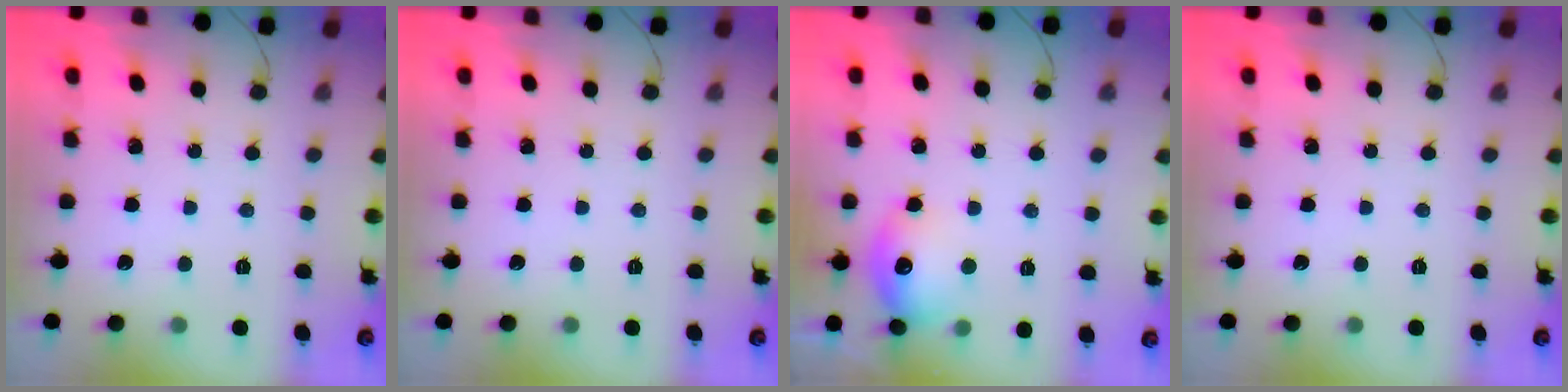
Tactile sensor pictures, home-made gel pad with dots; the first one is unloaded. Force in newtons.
{"total": 0.0}
{"total": 12.8, "press": 12.8, "slide": 0.9}
{"total": 0.0}